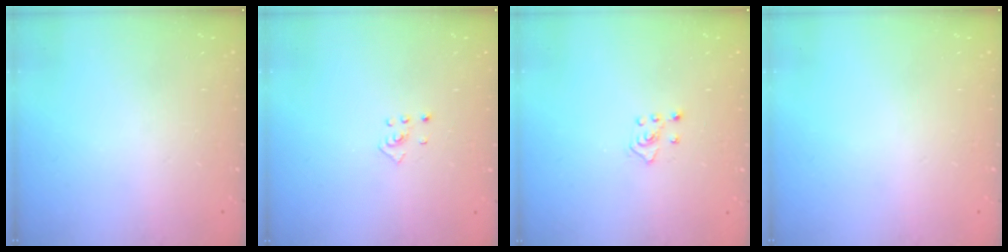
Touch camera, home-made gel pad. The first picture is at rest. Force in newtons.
{"total": 2.0, "press": 1.9, "slide": 0.8}
{"total": 4.1, "press": 4.1, "slide": 0.5}
{"total": 0.0}